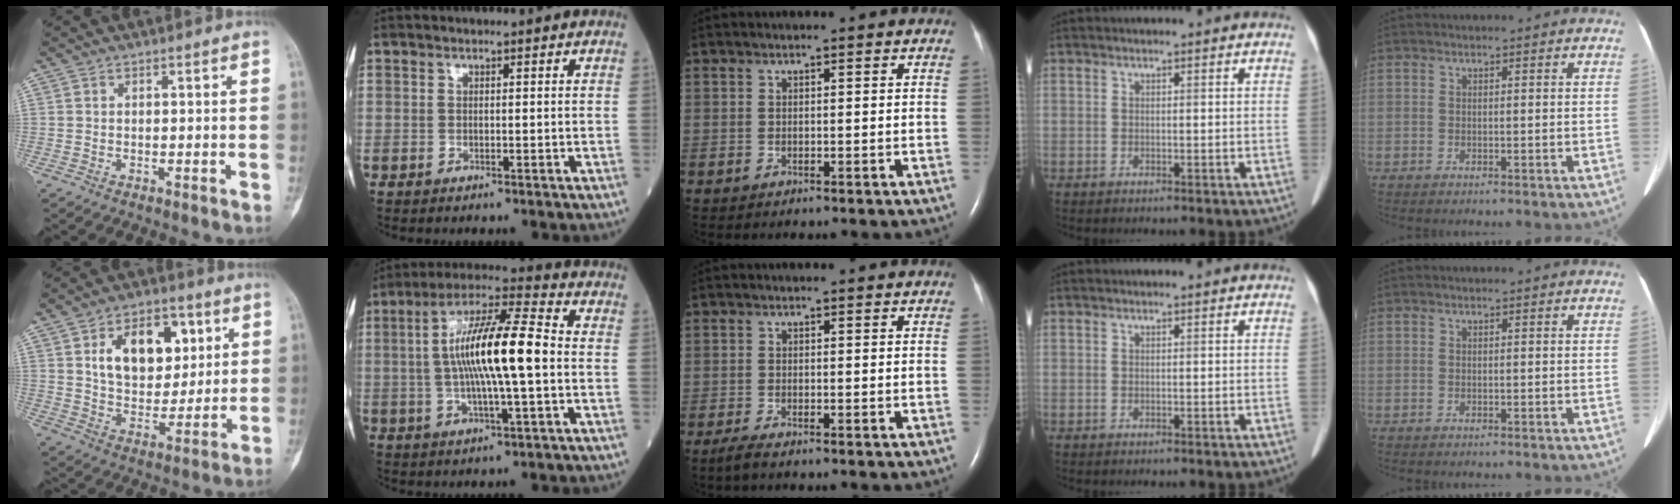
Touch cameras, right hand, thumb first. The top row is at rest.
{"thumb": {"total": 15.7, "force": [5.3, 10.1, 10.7], "torque": [-0.121, -0.016, 0.095]}, "index": {"total": 14.2, "force": [-0.2, 1.6, 14.2], "torque": [-0.257, 0.014, -0.010]}, "middle": {"total": 1.6, "force": [-1.2, 0.0, 1.0], "torque": [-0.035, -0.008, -0.026]}}